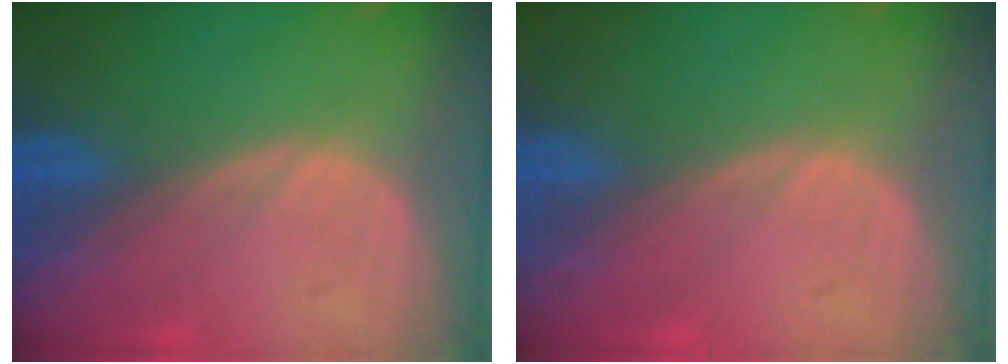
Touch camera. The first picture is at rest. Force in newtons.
{"total": 0.0}